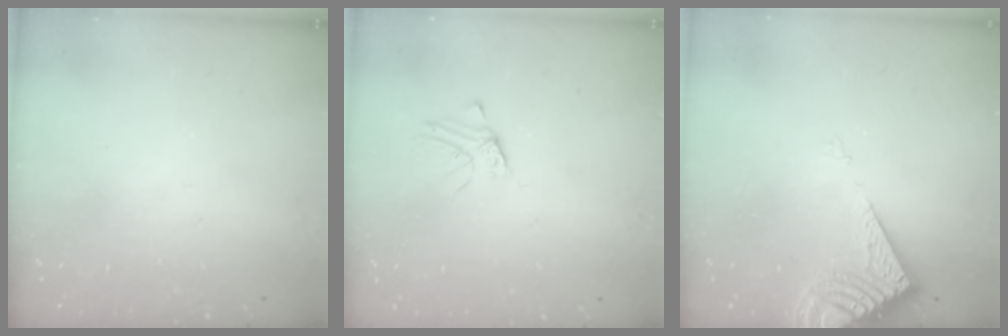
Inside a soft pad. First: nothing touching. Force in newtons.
{"total": 2.1, "press": 2.1, "slide": 0.2}
{"total": 7.5, "press": 7.4, "slide": 0.9}